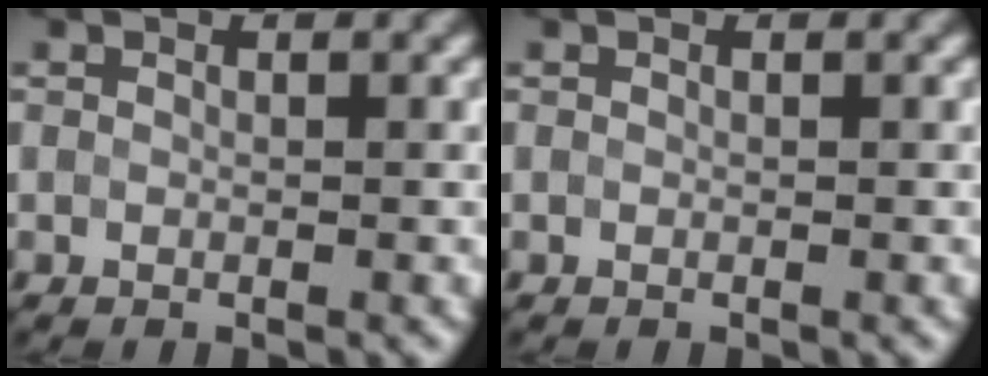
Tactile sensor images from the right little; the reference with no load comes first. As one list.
[{"total": 0.0}]